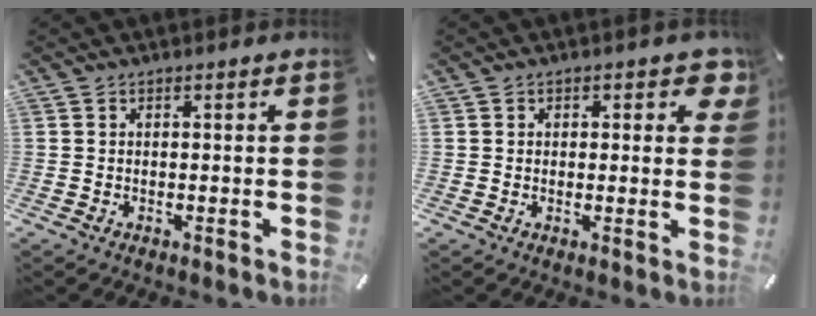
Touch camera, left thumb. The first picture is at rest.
{"total": 3.4, "force": [1.4, 2.3, 2.1], "torque": [-0.004, -0.007, 0.016]}